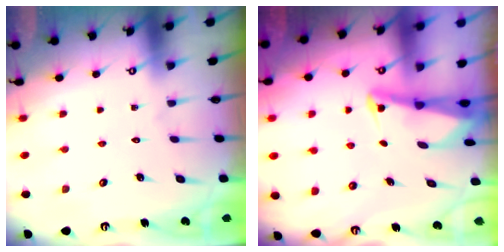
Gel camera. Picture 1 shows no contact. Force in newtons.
{"total": 2.7, "press": 2.6, "slide": 0.6}